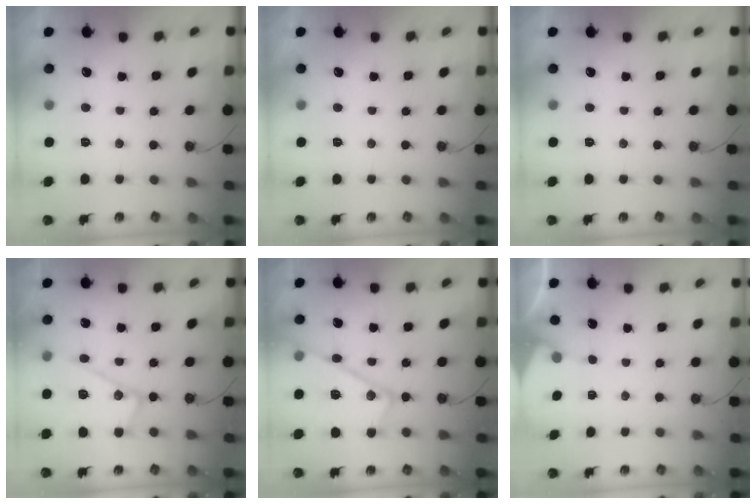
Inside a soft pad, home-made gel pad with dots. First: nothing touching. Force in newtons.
{"total": 0.0}
{"total": 0.0}
{"total": 14.7, "press": 14.6, "slide": 1.3}
{"total": 19.8, "press": 19.7, "slide": 1.8}
{"total": 2.8, "press": 2.7, "slide": 0.4}